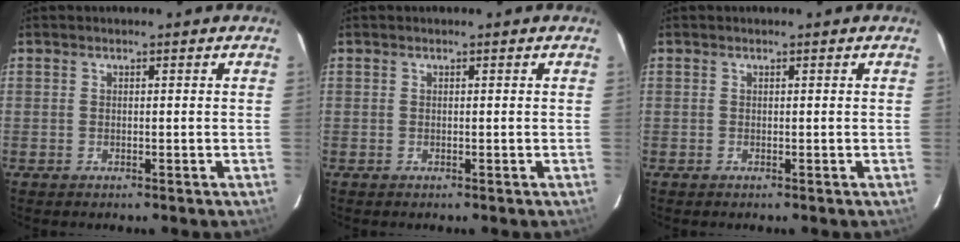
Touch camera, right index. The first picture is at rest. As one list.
[{"total": 0.0}, {"total": 0.0}]